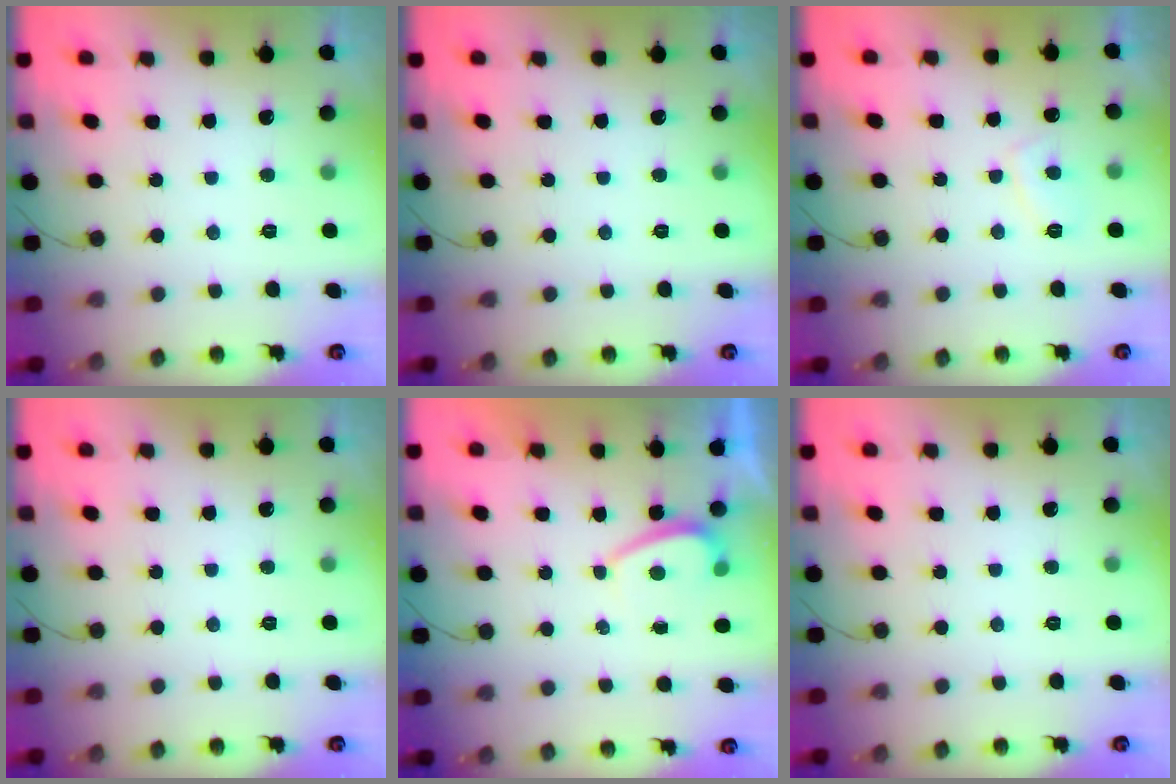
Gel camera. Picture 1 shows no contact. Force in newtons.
{"total": 0.0}
{"total": 3.7, "press": 3.5, "slide": 0.9}
{"total": 0.0}
{"total": 0.9, "press": 0.7, "slide": 0.5}
{"total": 0.0}